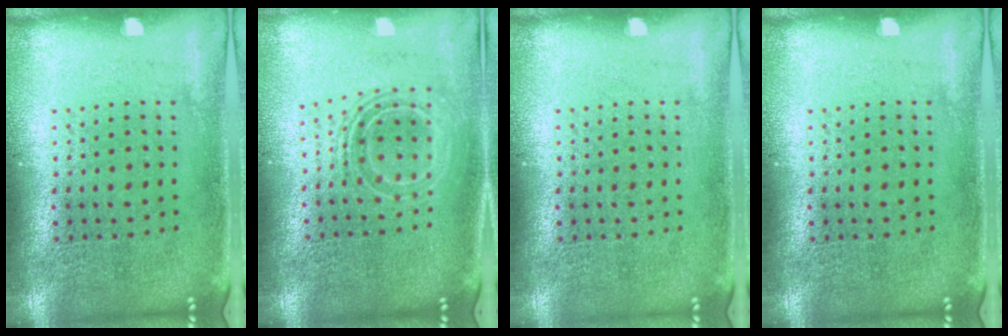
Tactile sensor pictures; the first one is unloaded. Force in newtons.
{"total": 1.7, "press": 1.3, "slide": 1.0}
{"total": 0.0}
{"total": 0.0}